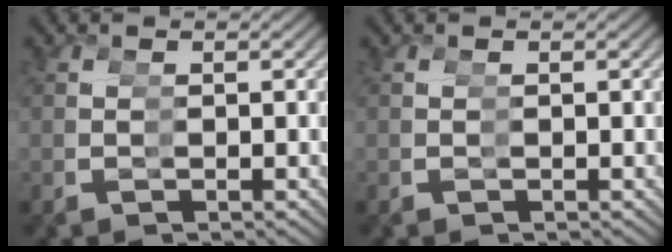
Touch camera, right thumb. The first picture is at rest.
{"total": 0.0}